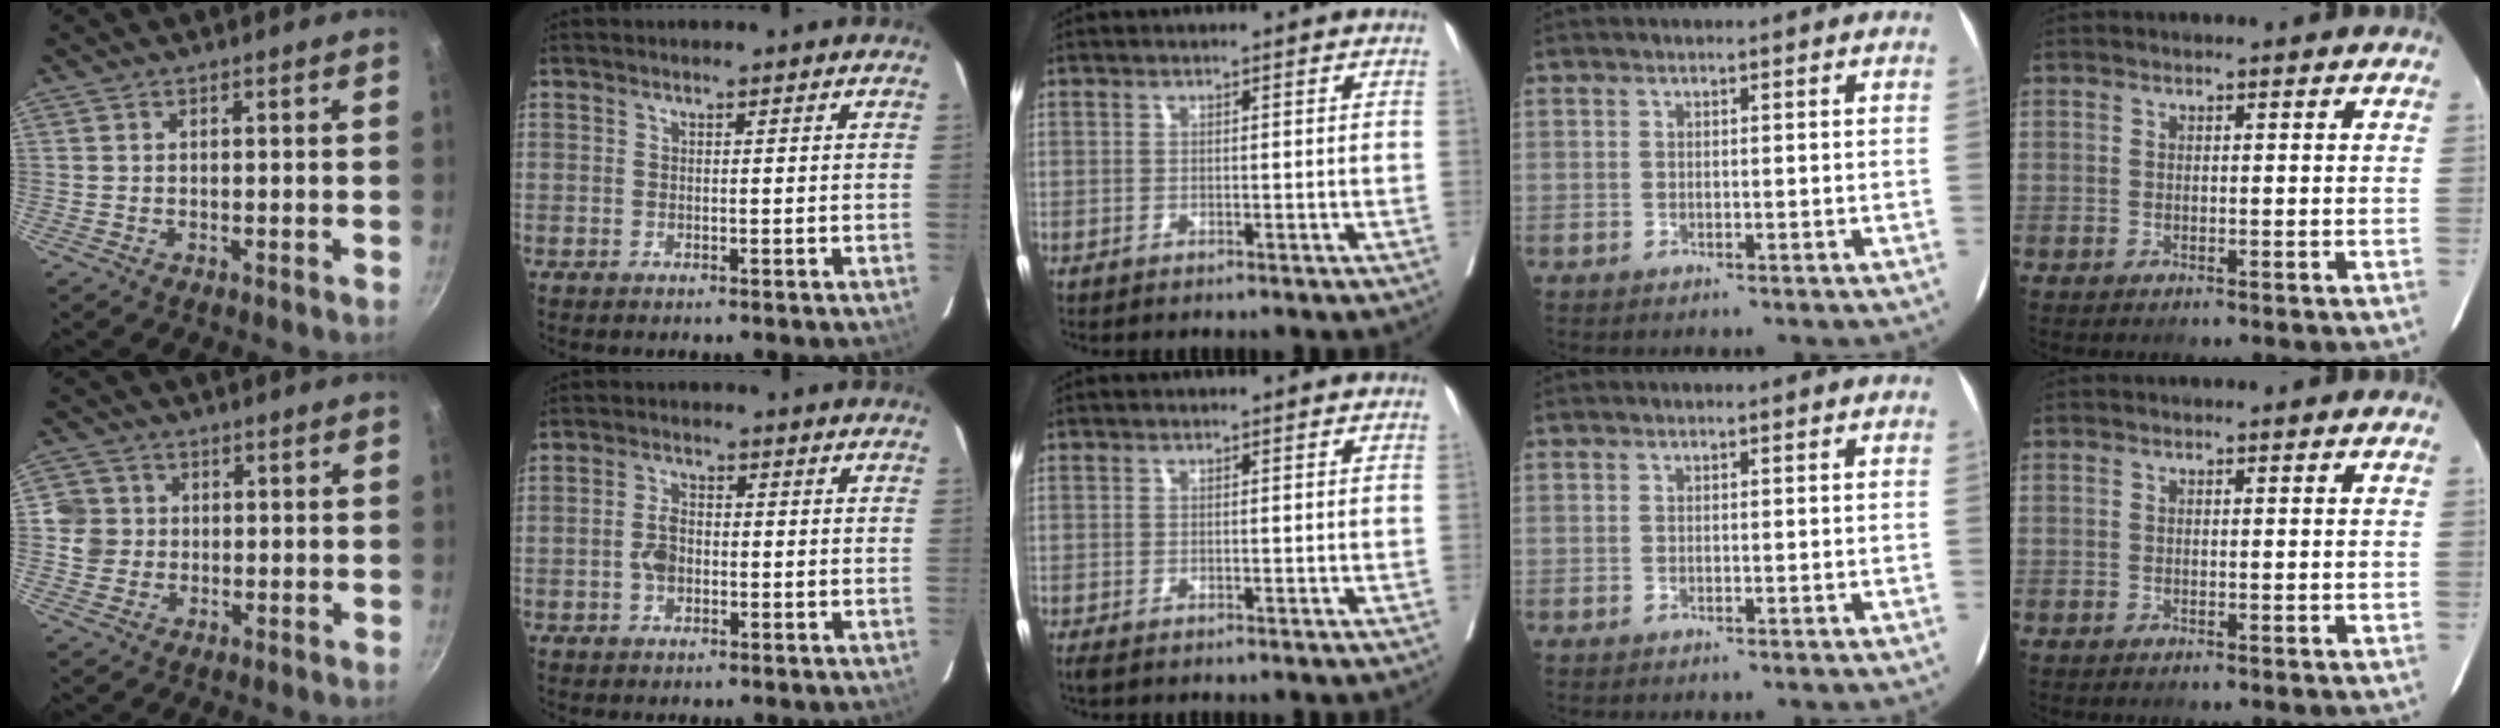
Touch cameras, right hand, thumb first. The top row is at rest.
{"thumb": {"total": 5.3, "force": [0.1, 5.2, 1.2], "torque": [0.000, 0.007, -0.002]}, "index": {"total": 3.4, "force": [-0.8, 1.9, 2.7], "torque": [-0.058, 0.005, -0.016]}, "middle": {"total": 1.6, "force": [-1.2, 0.7, 0.8], "torque": [-0.018, -0.008, -0.021]}}